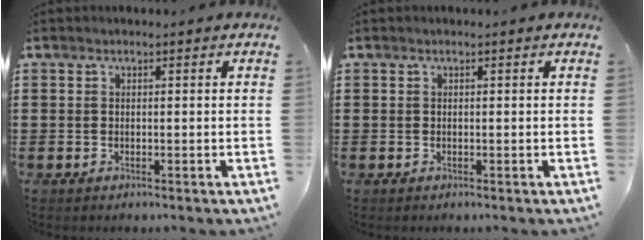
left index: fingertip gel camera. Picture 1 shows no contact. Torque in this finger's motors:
{"motor_torque": [0.00, 0.00, 0.00, 0.00]}